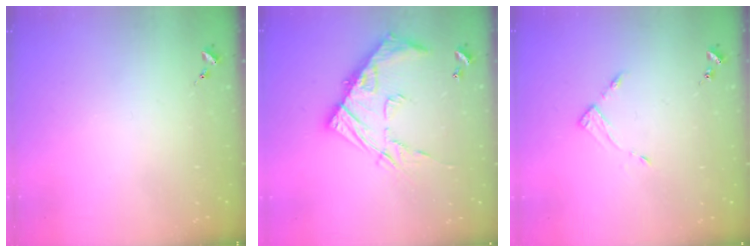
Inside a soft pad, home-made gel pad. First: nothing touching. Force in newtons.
{"total": 17.3, "press": 17.3, "slide": 1.4}
{"total": 3.5, "press": 3.5, "slide": 0.4}